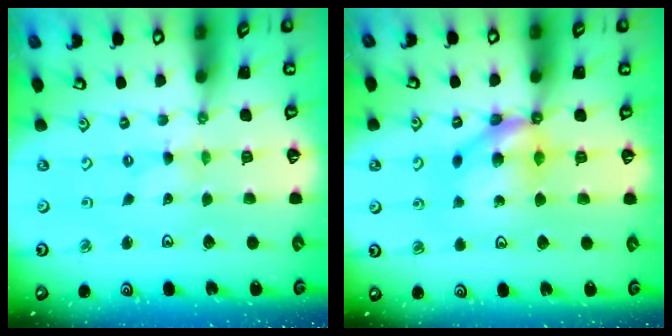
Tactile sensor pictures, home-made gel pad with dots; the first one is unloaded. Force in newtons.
{"total": 10.3, "press": 10.3, "slide": 0.1}